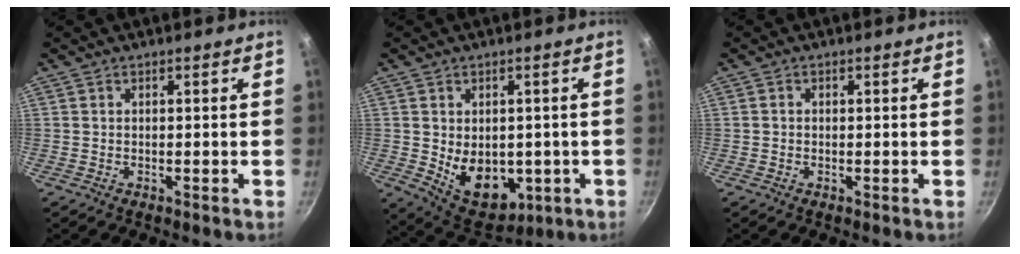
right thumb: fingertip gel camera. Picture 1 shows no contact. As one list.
[{"total": 11.9, "force": [-1.4, 8.4, 8.3], "torque": [-0.089, -0.016, 0.005]}, {"total": 0.6, "force": [-0.1, 0.6, 0.3], "torque": [-0.005, 0.004, -0.001]}]